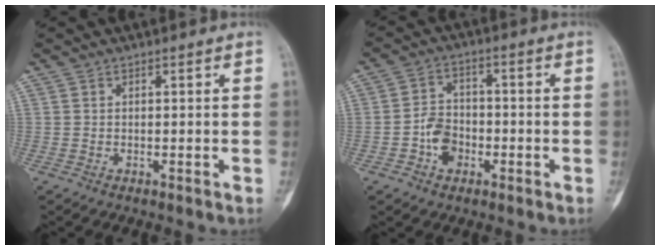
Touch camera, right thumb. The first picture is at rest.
{"total": 6.5, "force": [-2.3, 4.9, 3.6], "torque": [-0.039, 0.025, -0.044]}